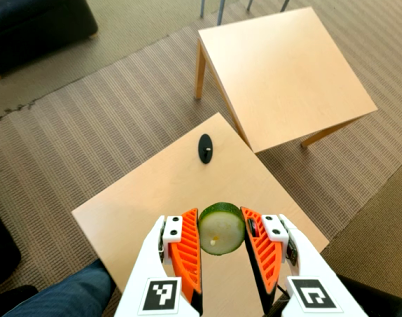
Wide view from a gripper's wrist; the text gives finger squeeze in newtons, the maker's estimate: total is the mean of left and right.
{"total": 12.9, "left": 13.6, "right": 12.2}